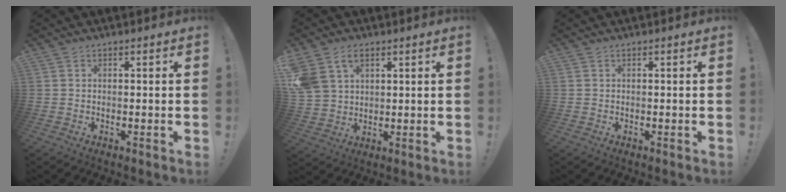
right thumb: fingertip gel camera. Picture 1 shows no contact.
{"total": 9.2, "force": [4.8, 6.4, 4.4], "torque": [-0.085, -0.015, 0.098]}
{"total": 0.0}